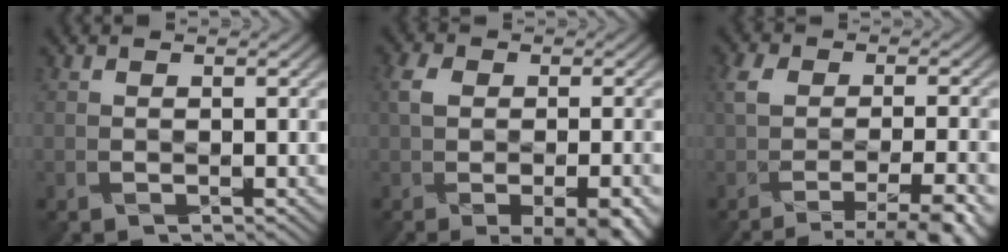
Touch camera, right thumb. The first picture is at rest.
{"total": 8.5, "force": [-2.7, 4.6, 6.6], "torque": [-0.079, -0.006, -0.035]}
{"total": 7.4, "force": [-3.7, 2.6, 5.8], "torque": [-0.077, -0.015, -0.052]}